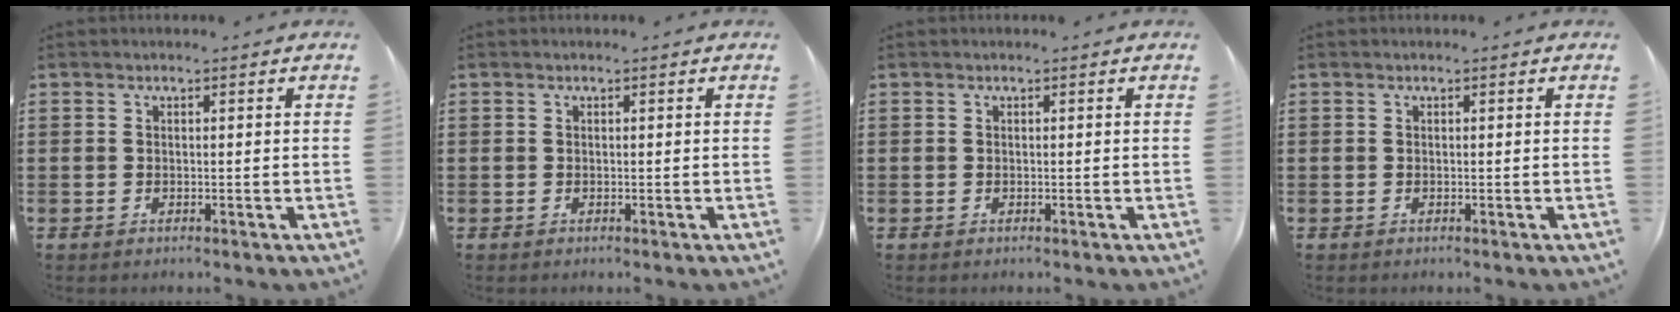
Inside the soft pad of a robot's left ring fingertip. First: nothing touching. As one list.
[{"total": 0.0}, {"total": 0.0}, {"total": 0.0}]